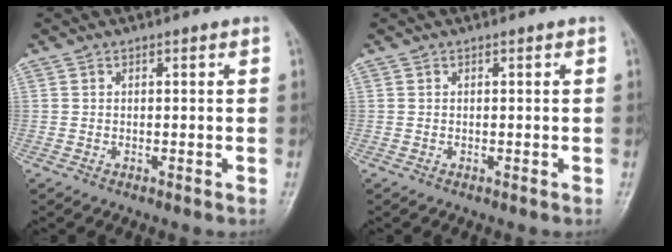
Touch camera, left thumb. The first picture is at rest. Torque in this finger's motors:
{"motor_torque": [0.00, 0.00, 0.00, -0.01, 0.00]}